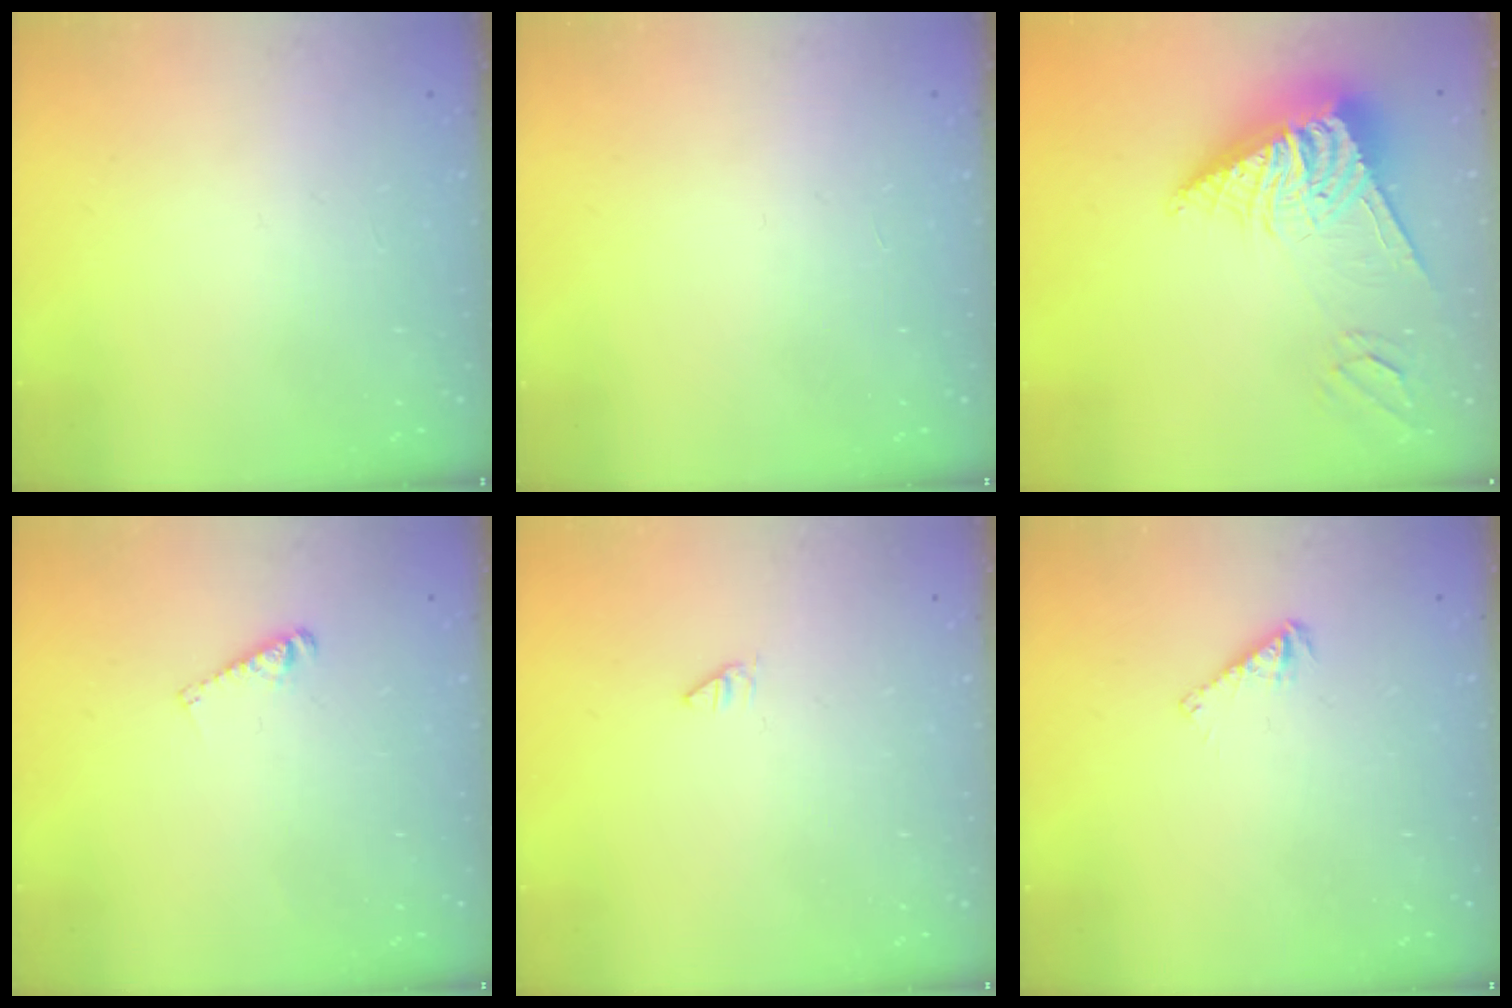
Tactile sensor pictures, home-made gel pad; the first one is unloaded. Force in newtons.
{"total": 0.0}
{"total": 13.1, "press": 12.8, "slide": 2.4}
{"total": 3.6, "press": 3.6, "slide": 0.4}
{"total": 0.0}
{"total": 3.7, "press": 3.7, "slide": 0.1}